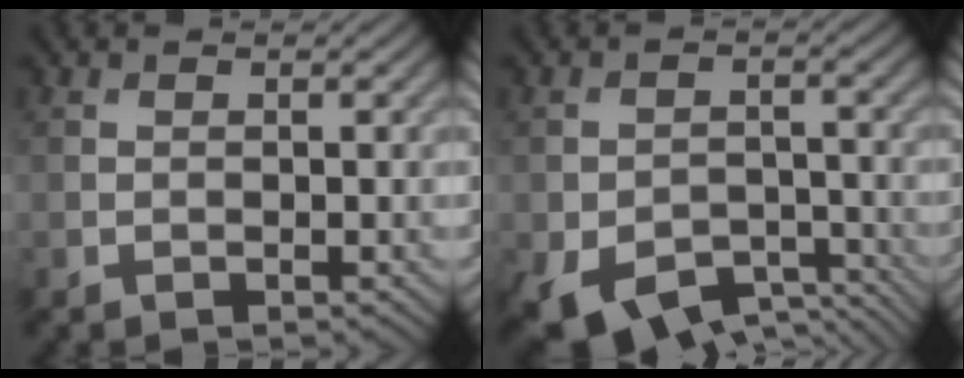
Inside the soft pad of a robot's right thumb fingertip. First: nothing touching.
{"total": 9.6, "force": [-6.2, 5.1, 5.2], "torque": [-0.106, -0.035, -0.092]}